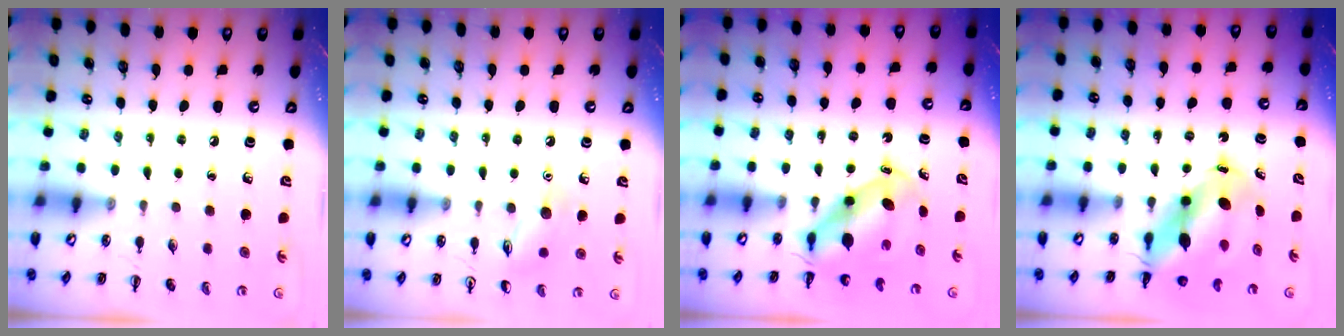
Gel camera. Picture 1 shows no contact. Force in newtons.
{"total": 9.2, "press": 9.2, "slide": 0.4}
{"total": 6.6, "press": 6.5, "slide": 1.4}
{"total": 9.5, "press": 9.1, "slide": 2.7}